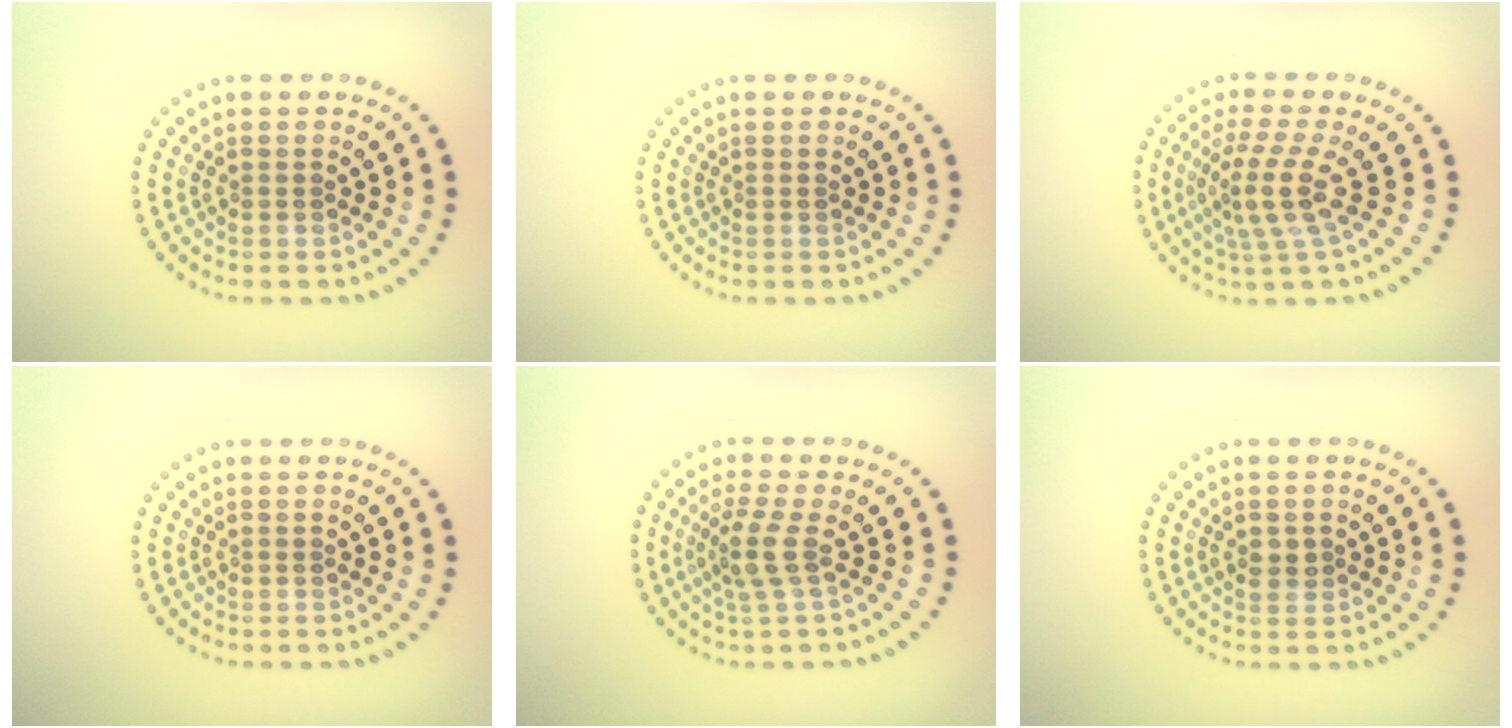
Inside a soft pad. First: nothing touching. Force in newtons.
{"total": 0.0}
{"total": 3.8, "press": 2.9, "slide": 2.4}
{"total": 0.0}
{"total": 2.5, "press": 1.9, "slide": 1.6}
{"total": 1.3, "press": 1.3, "slide": 0.3}